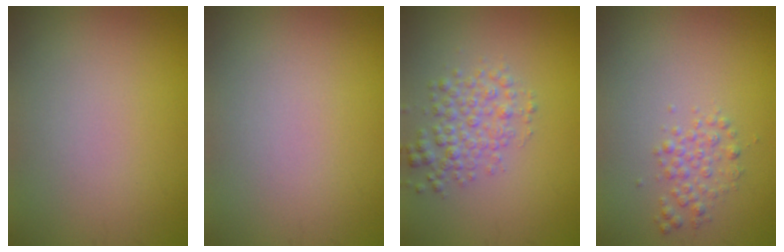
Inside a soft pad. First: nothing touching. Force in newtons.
{"total": 0.0}
{"total": 3.1, "press": 3.1, "slide": 0.1}
{"total": 1.7, "press": 1.7, "slide": 0.0}